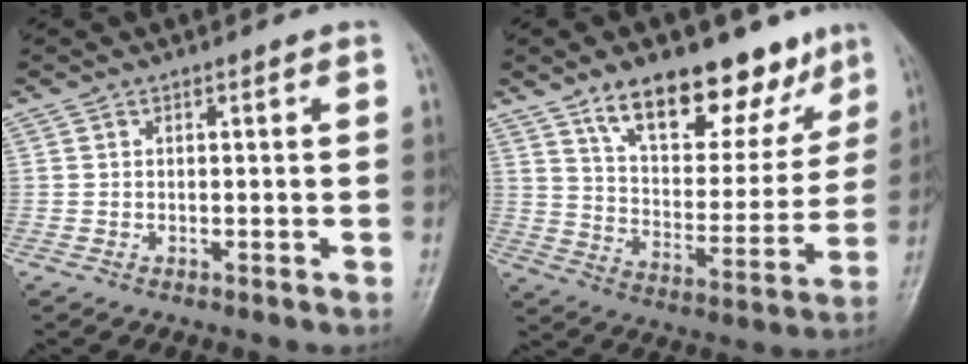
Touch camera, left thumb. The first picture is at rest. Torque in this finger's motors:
{"motor_torque": [1.11, 0.18, 1.65, -1.12, 0.10]}